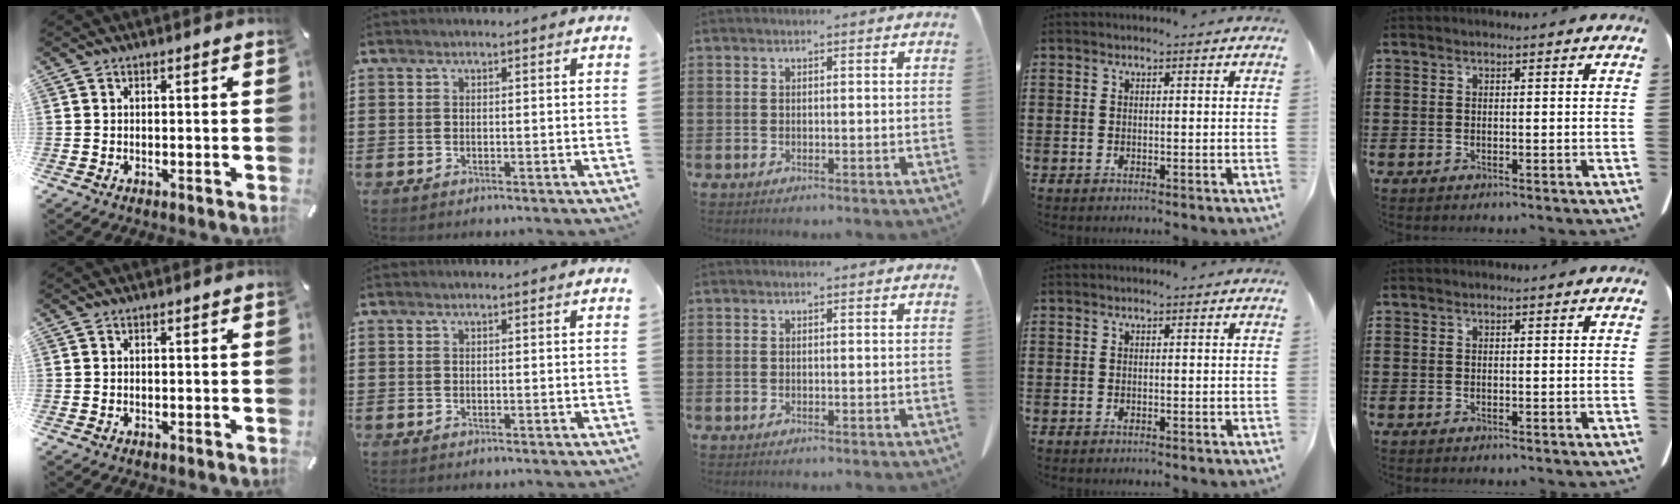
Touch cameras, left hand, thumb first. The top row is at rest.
{}